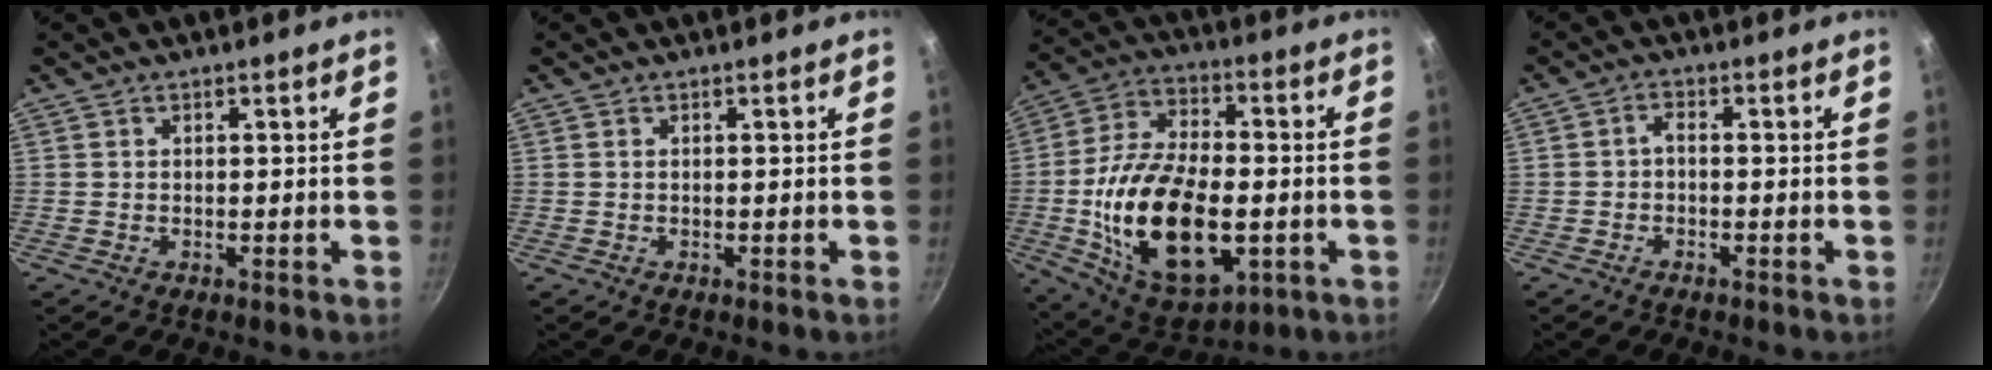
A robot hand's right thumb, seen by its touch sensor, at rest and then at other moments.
{"total": 0.0}
{"total": 24.4, "force": [-4.1, 13.5, 20.0], "torque": [-0.353, 0.018, -0.059]}
{"total": 1.9, "force": [-0.9, 0.9, 1.4], "torque": [-0.031, 0.014, -0.018]}